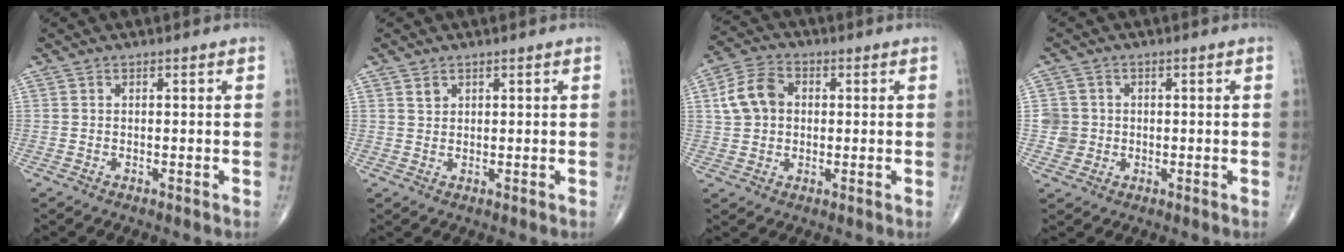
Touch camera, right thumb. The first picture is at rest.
{"total": 1.4, "force": [1.0, 0.9, 0.5], "torque": [0.000, -0.005, 0.018]}
{"total": 8.2, "force": [1.2, 6.3, 5.1], "torque": [-0.087, 0.016, 0.016]}
{"total": 3.9, "force": [-0.1, 3.8, 0.5], "torque": [0.019, 0.007, -0.002]}